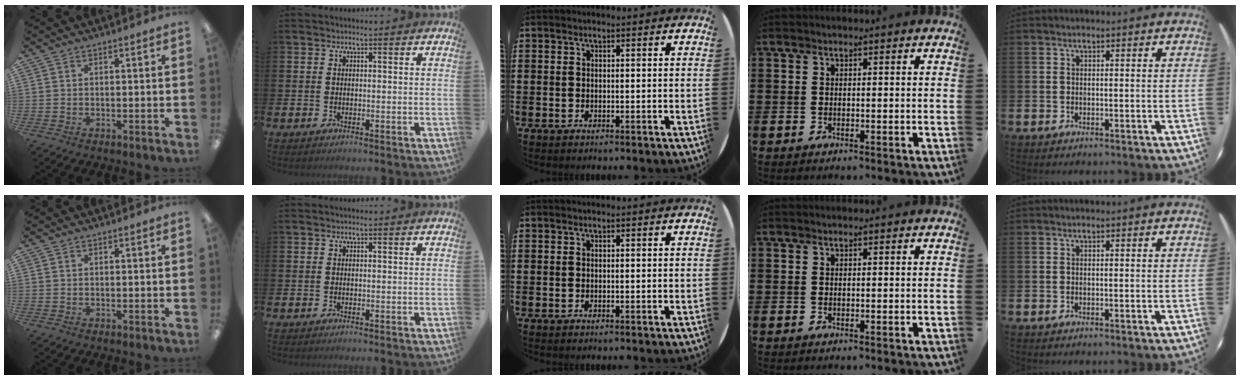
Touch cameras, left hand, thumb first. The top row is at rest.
{}